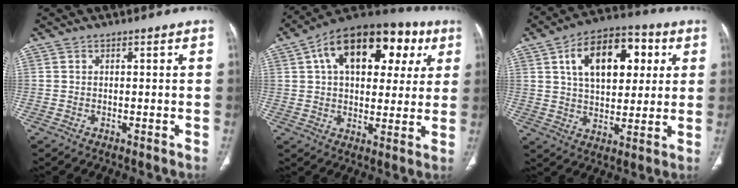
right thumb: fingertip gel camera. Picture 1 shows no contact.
{"total": 22.5, "force": [8.0, 13.1, 16.5], "torque": [-0.208, 0.024, 0.114]}
{"total": 17.3, "force": [5.6, 10.1, 13.0], "torque": [-0.164, 0.001, 0.085]}